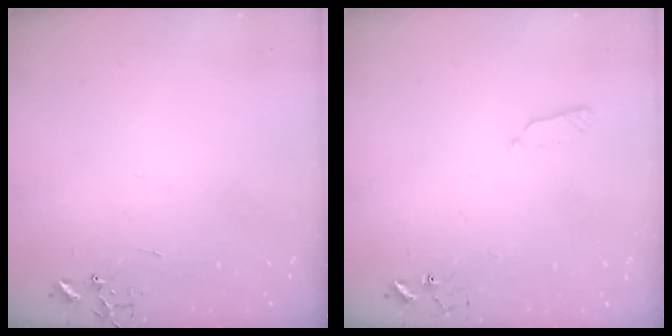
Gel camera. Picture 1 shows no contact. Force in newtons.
{"total": 4.7, "press": 4.6, "slide": 0.9}